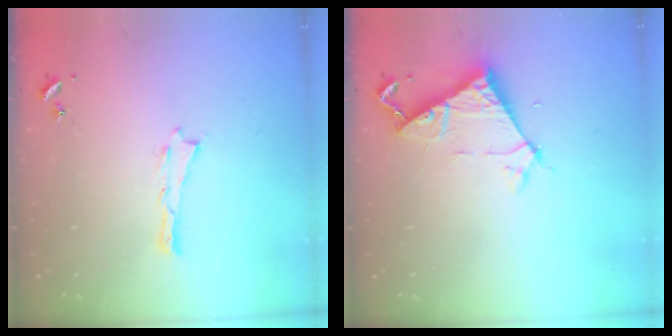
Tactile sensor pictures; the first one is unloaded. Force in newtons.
{"total": 6.4, "press": 6.4, "slide": 0.4}